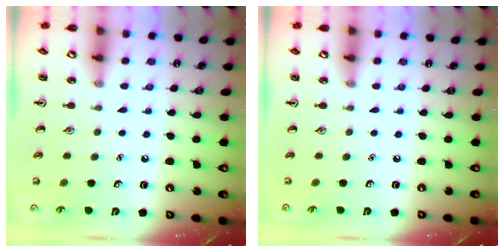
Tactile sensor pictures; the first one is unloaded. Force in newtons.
{"total": 0.0}